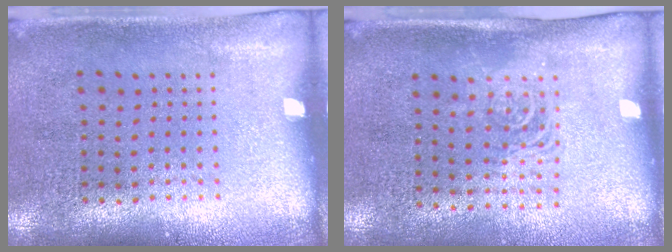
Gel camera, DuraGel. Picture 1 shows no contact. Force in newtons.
{"total": 1.6, "press": 1.3, "slide": 0.9}